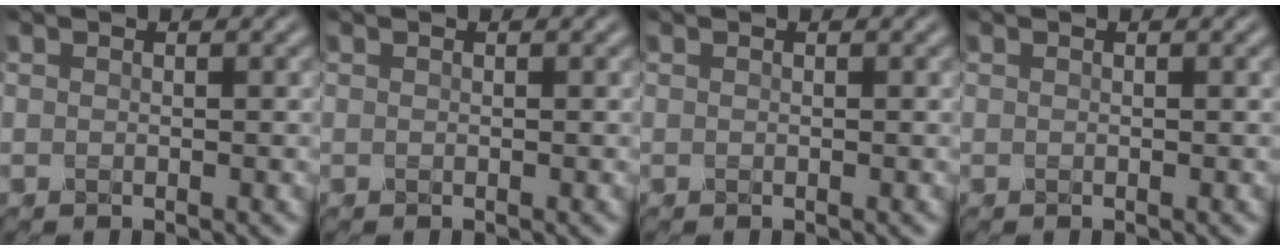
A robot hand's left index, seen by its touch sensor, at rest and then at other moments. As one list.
[{"total": 0.0}, {"total": 0.0}, {"total": 0.0}]